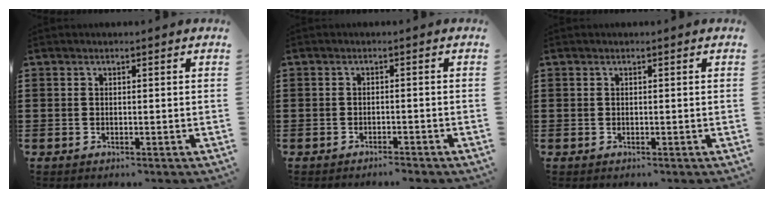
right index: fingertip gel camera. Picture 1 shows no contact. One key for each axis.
{"total": 1.2, "fx": -1.2, "fy": 0.0, "fz": 0.3, "tx": -0.009, "ty": 0.002, "tz": -0.023}
{"total": 0.0}